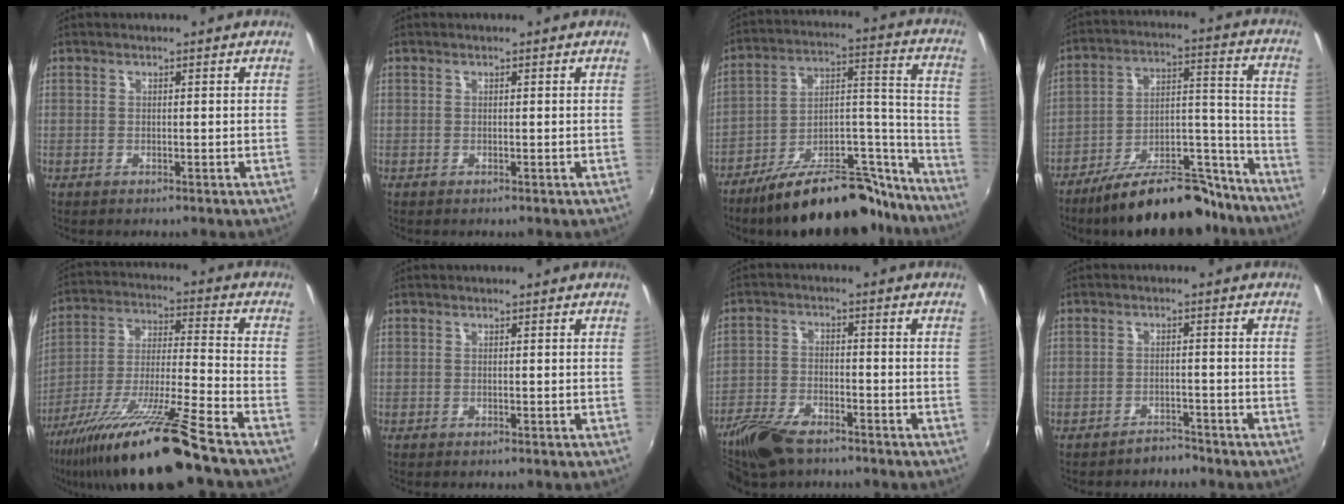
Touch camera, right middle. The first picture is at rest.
{"total": 0.0}
{"total": 24.5, "force": [-19.6, 7.9, 12.5], "torque": [-0.167, 0.037, -0.281]}
{"total": 21.6, "force": [-17.4, 7.0, 10.8], "torque": [-0.166, 0.027, -0.245]}
{"total": 18.3, "force": [-13.4, -0.8, 12.4], "torque": [-0.230, -0.037, -0.238]}
{"total": 0.0}
{"total": 9.2, "force": [-7.0, 3.8, 4.7], "torque": [-0.120, -0.012, -0.138]}
{"total": 2.7, "force": [-2.5, 0.9, -0.1], "torque": [-0.002, 0.010, -0.037]}